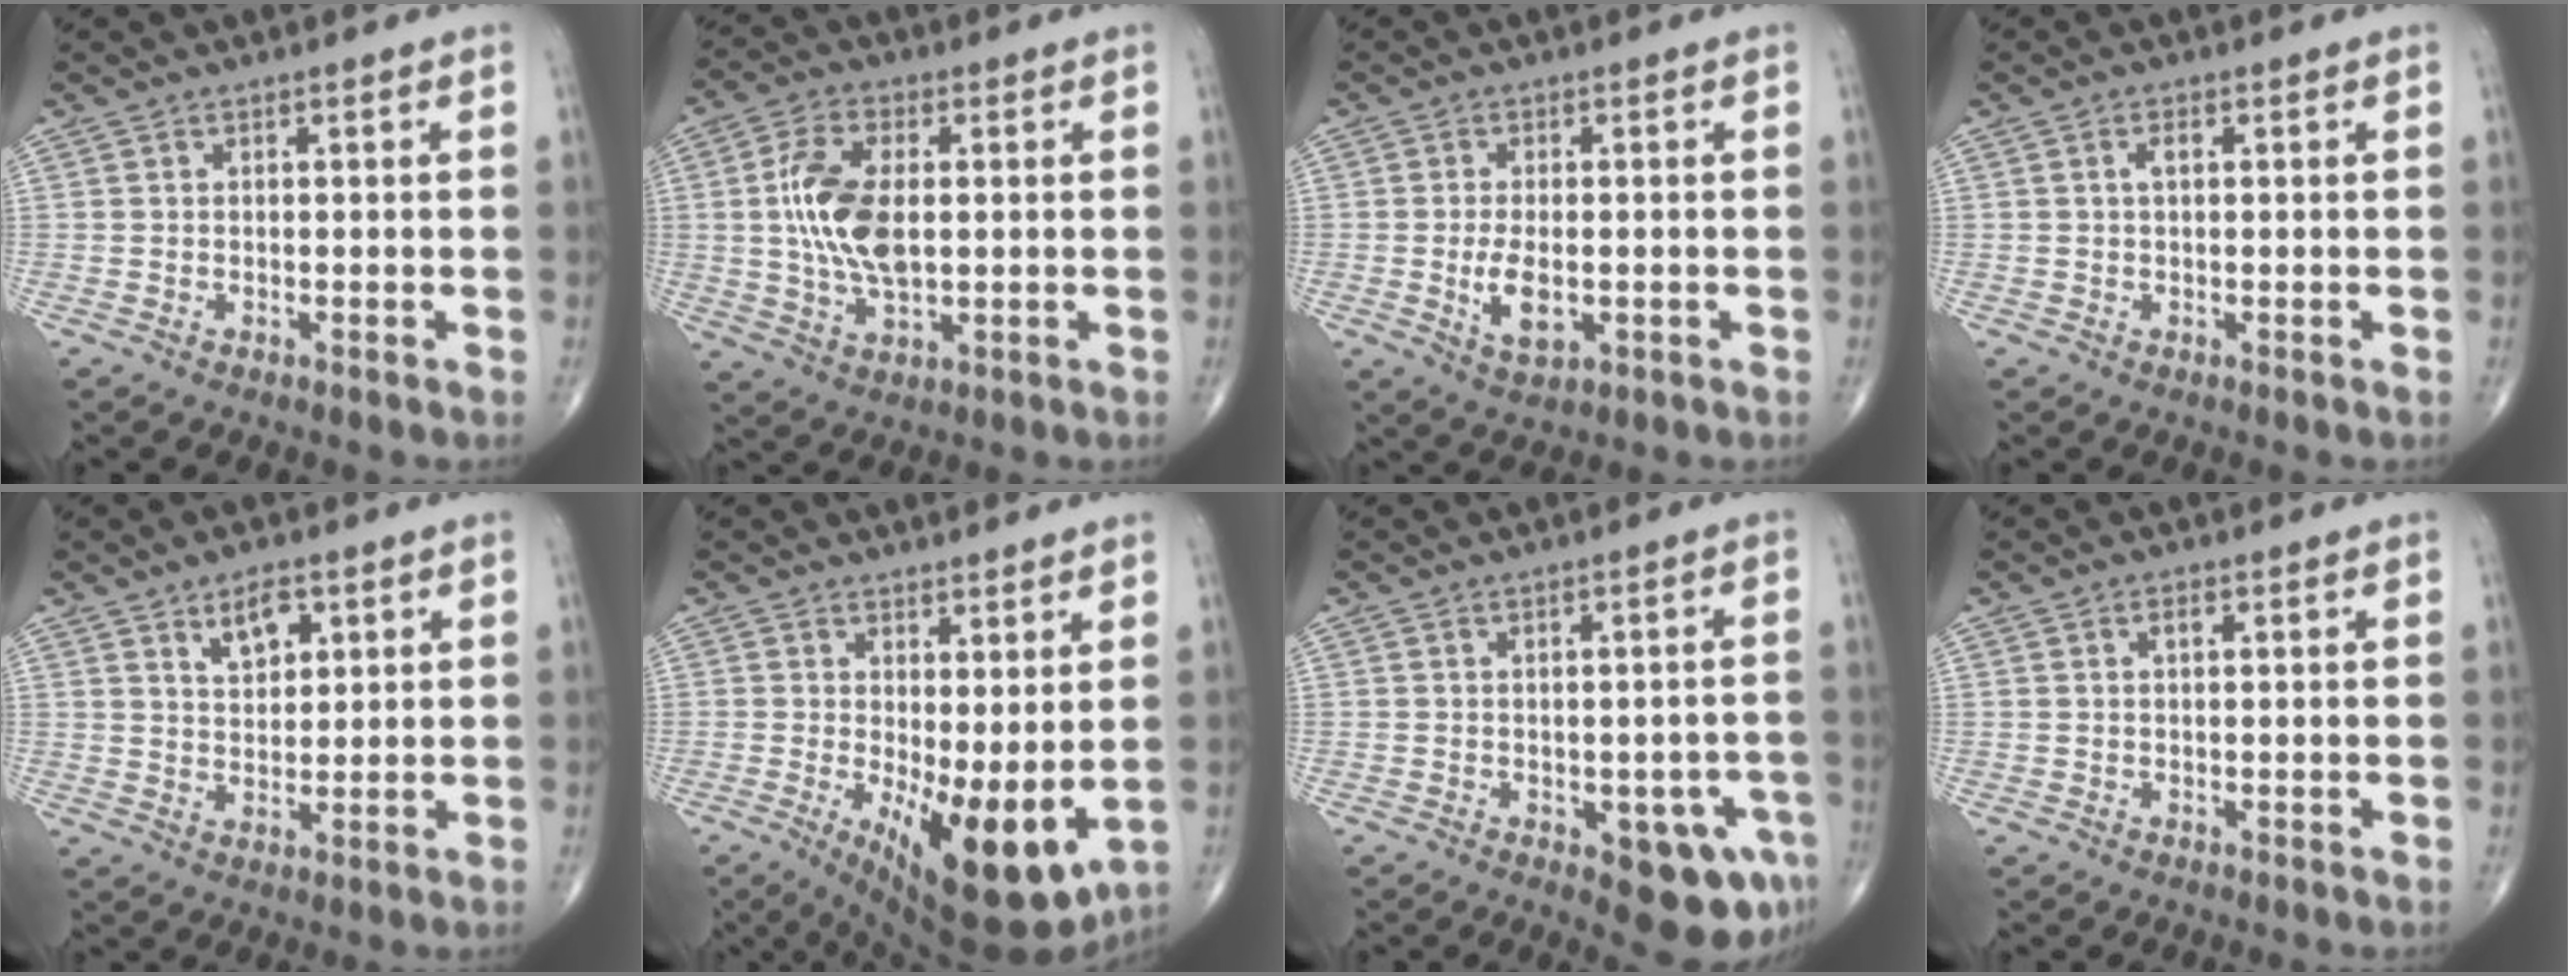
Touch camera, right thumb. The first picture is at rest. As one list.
[{"total": 11.8, "force": [0.9, 6.1, 10.1], "torque": [-0.199, 0.001, 0.020]}, {"total": 5.8, "force": [-1.0, 2.9, 4.9], "torque": [-0.087, -0.009, -0.013]}, {"total": 1.4, "force": [0.3, 0.6, 1.2], "torque": [-0.023, 0.004, 0.004]}, {"total": 5.3, "force": [2.8, 2.9, 3.5], "torque": [-0.042, -0.018, 0.048]}, {"total": 13.2, "force": [-1.1, 5.1, 12.1], "torque": [-0.178, -0.031, 0.002]}, {"total": 9.3, "force": [-3.8, 4.1, 7.5], "torque": [-0.057, 0.009, -0.040]}, {"total": 1.1, "force": [0.4, 0.5, 0.9], "torque": [-0.012, 0.004, 0.005]}]